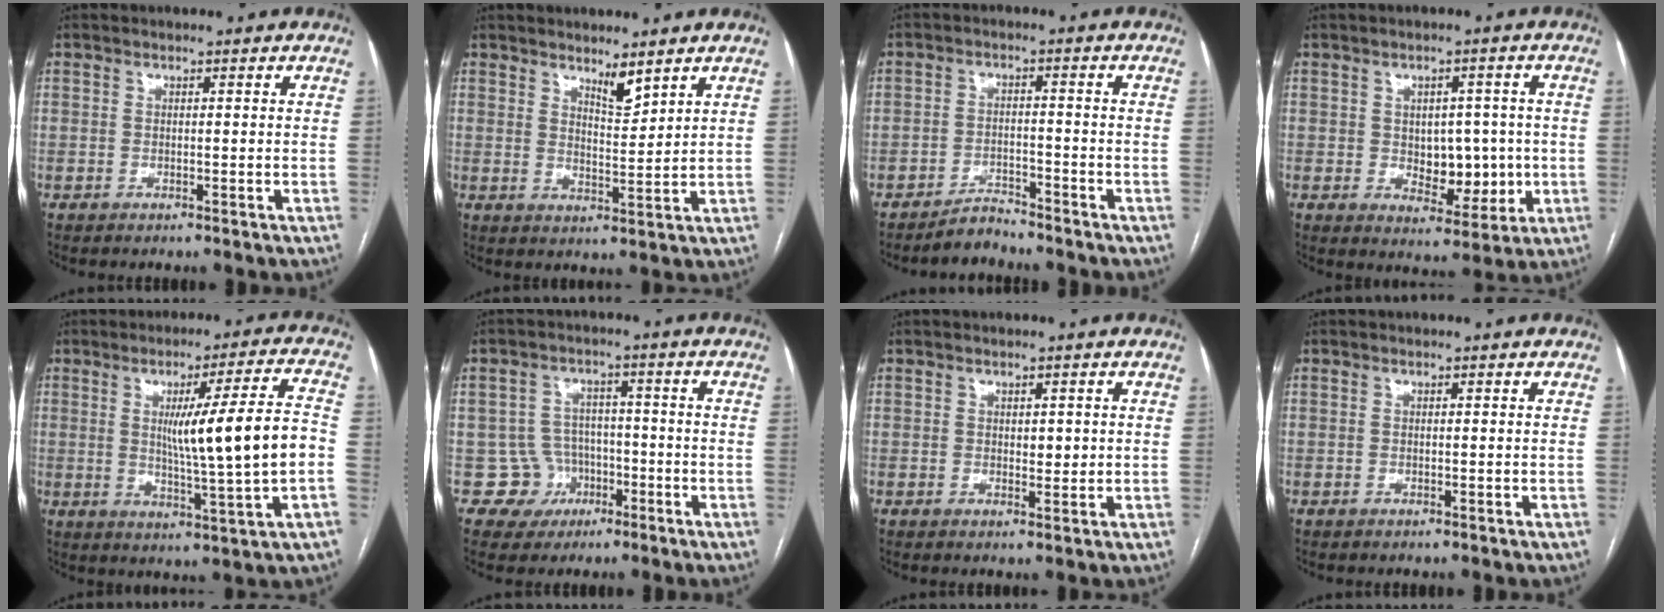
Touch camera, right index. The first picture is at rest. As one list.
[{"total": 3.6, "force": [3.0, 0.6, 1.9], "torque": [-0.033, -0.015, 0.055]}, {"total": 3.2, "force": [-3.1, 0.6, 0.3], "torque": [-0.002, -0.007, -0.055]}, {"total": 7.4, "force": [-0.3, 4.6, 5.8], "torque": [-0.068, 0.007, 0.008]}, {"total": 13.4, "force": [0.1, -0.8, 13.4], "torque": [-0.203, -0.005, 0.005]}, {"total": 5.7, "force": [-2.2, 5.2, -0.2], "torque": [0.014, 0.018, -0.031]}, {"total": 1.8, "force": [0.3, 1.1, 1.4], "torque": [-0.016, -0.001, 0.006]}, {"total": 0.0}]